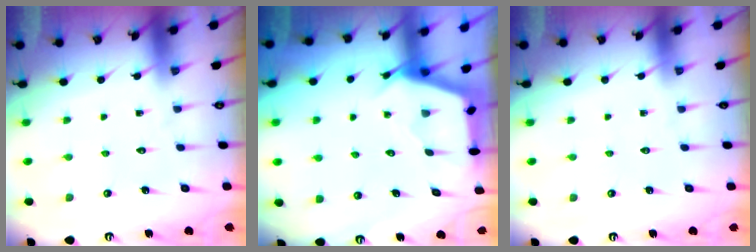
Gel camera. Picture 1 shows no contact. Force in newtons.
{"total": 3.0, "press": 3.0, "slide": 0.4}
{"total": 0.0}